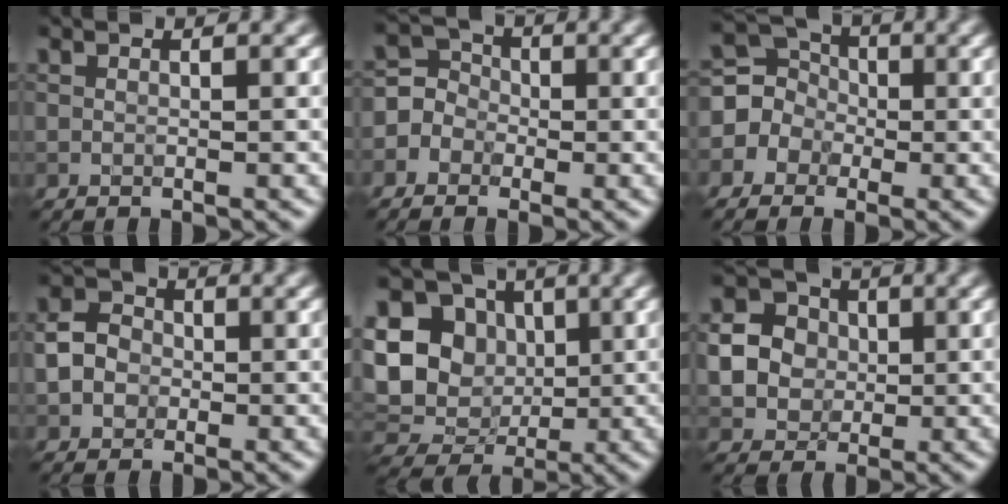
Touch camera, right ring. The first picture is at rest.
{"total": 3.0, "force": [-1.2, 2.7, 0.4], "torque": [0.009, 0.020, -0.034]}
{"total": 3.5, "force": [-0.8, 3.3, 0.7], "torque": [0.001, 0.013, -0.029]}
{"total": 2.9, "force": [-0.5, 2.5, 1.3], "torque": [-0.020, 0.005, -0.015]}
{"total": 12.4, "force": [1.9, 10.6, 6.1], "torque": [-0.141, 0.012, 0.021]}
{"total": 4.6, "force": [0.2, 4.2, 1.7], "torque": [-0.030, 0.006, -0.006]}